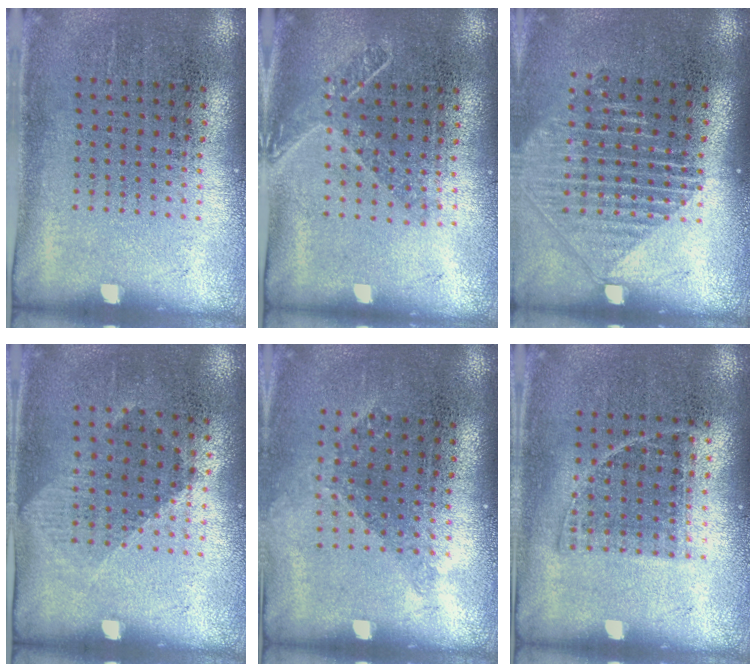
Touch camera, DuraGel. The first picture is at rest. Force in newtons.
{"total": 1.5, "press": 1.2, "slide": 0.9}
{"total": 1.4, "press": 1.2, "slide": 0.7}
{"total": 0.9, "press": 0.8, "slide": 0.5}
{"total": 1.1, "press": 0.8, "slide": 0.7}
{"total": 0.8, "press": 0.7, "slide": 0.4}